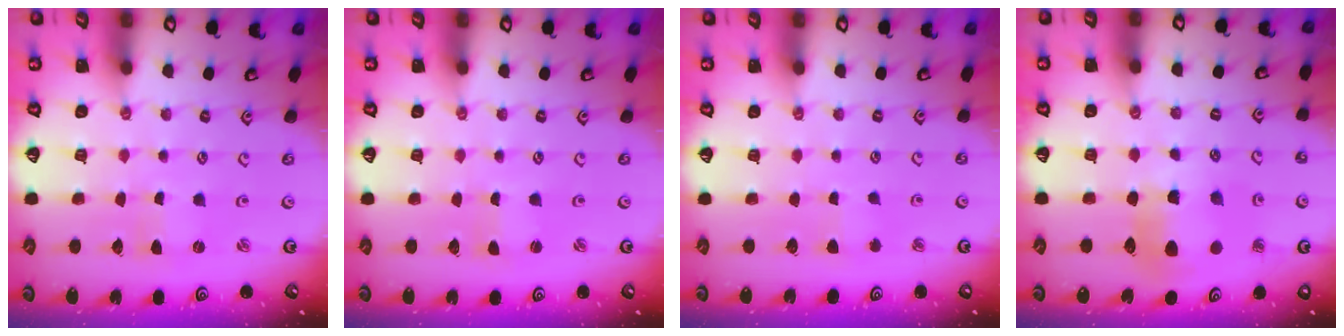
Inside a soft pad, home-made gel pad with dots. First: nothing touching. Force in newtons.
{"total": 0.6, "press": 0.6, "slide": 0.0}
{"total": 2.3, "press": 2.3, "slide": 0.4}
{"total": 10.5, "press": 10.4, "slide": 1.0}